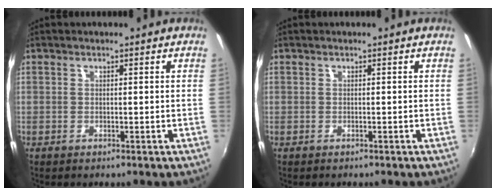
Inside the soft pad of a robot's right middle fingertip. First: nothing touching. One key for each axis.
{"total": 0.0}